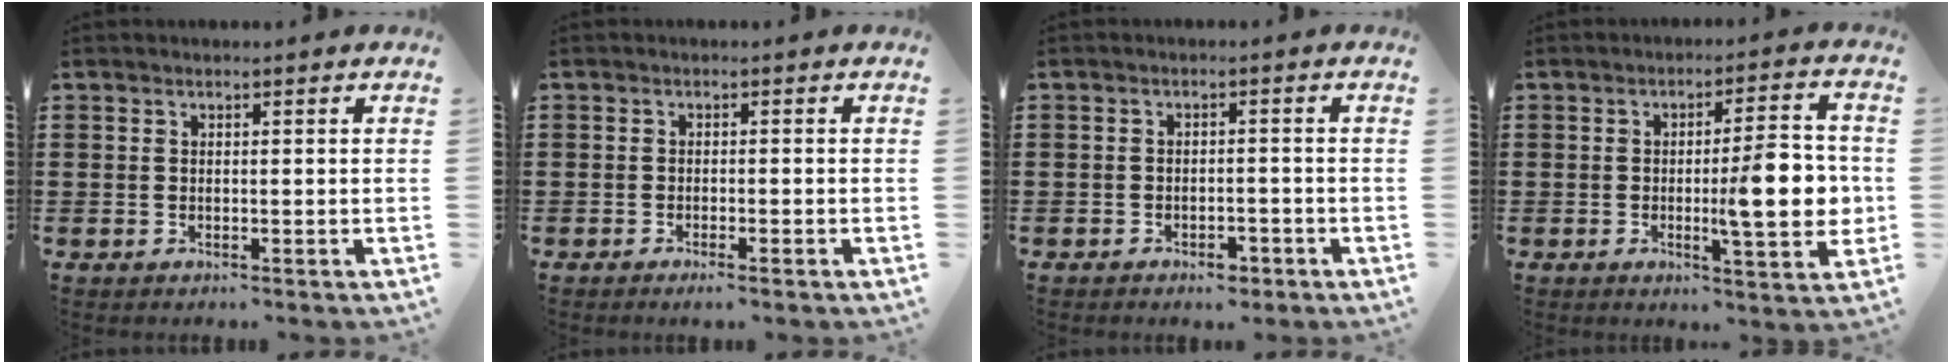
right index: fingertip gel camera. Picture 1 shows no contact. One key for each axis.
{"total": 1.1, "fx": -0.9, "fy": -0.1, "fz": 0.6, "tx": -0.012, "ty": -0.005, "tz": -0.015}
{"total": 1.9, "fx": -1.6, "fy": 0.8, "fz": 0.7, "tx": -0.017, "ty": 0.000, "tz": -0.032}
{"total": 10.6, "fx": -0.8, "fy": 2.6, "fz": 10.2, "tx": -0.139, "ty": -0.006, "tz": -0.015}